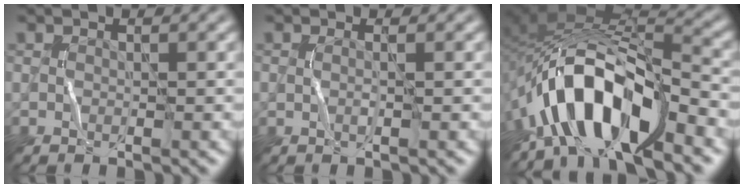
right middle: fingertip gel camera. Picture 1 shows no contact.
{"total": 1.0, "force": [0.4, 0.4, 0.8], "torque": [-0.006, -0.006, -0.007]}
{"total": 9.6, "force": [-5.7, 3.5, 7.0], "torque": [-0.110, 0.016, -0.103]}